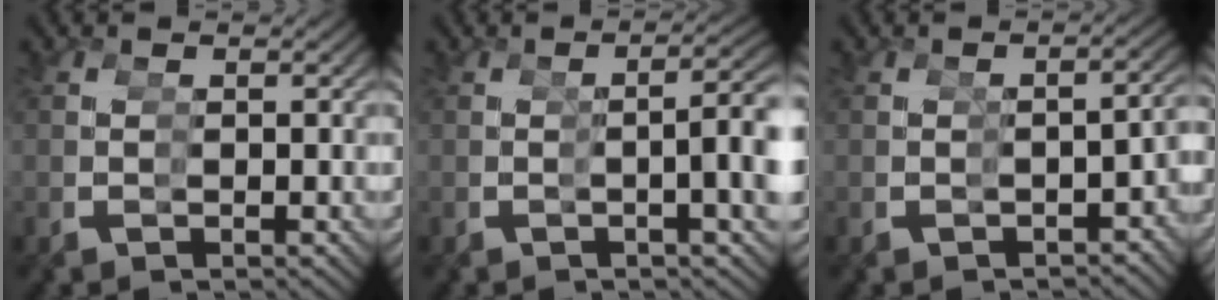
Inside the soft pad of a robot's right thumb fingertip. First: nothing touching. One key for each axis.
{"total": 5.6, "fx": -0.3, "fy": 1.3, "fz": 5.5, "tx": -0.065, "ty": 0.008, "tz": -0.006}
{"total": 2.2, "fx": -1.2, "fy": 0.9, "fz": 1.6, "tx": -0.022, "ty": 0.002, "tz": -0.012}